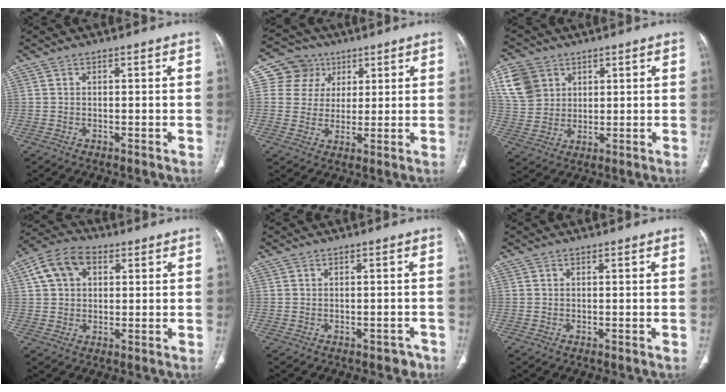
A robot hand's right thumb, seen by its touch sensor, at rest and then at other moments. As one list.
[{"total": 8.4, "force": [3.2, 7.7, 1.1], "torque": [0.022, -0.005, 0.054]}, {"total": 9.8, "force": [4.1, 7.9, 4.0], "torque": [-0.061, -0.005, 0.088]}, {"total": 9.2, "force": [3.0, 6.6, 5.7], "torque": [-0.096, 0.014, 0.046]}, {"total": 2.5, "force": [-1.9, 1.5, 0.7], "torque": [0.004, 0.016, -0.021]}, {"total": 0.0}]